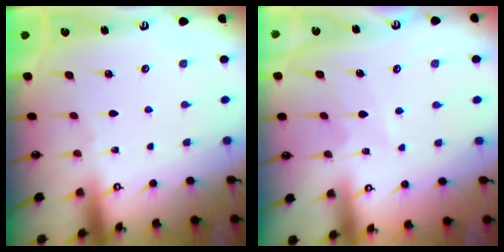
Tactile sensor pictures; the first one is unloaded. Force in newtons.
{"total": 4.3, "press": 4.2, "slide": 0.4}